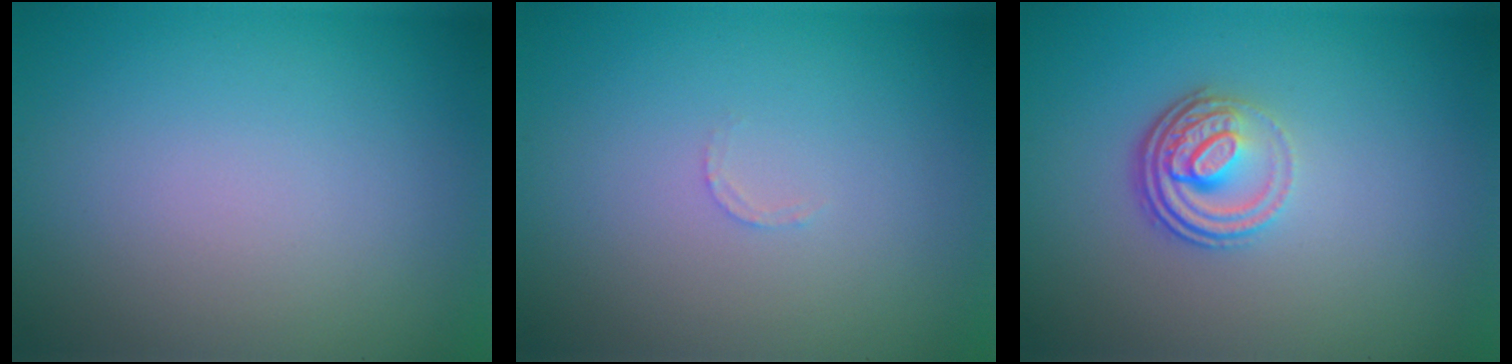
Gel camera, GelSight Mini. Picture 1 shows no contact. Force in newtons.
{"total": 0.7, "press": 0.6, "slide": 0.3}
{"total": 3.8, "press": 2.7, "slide": 2.7}